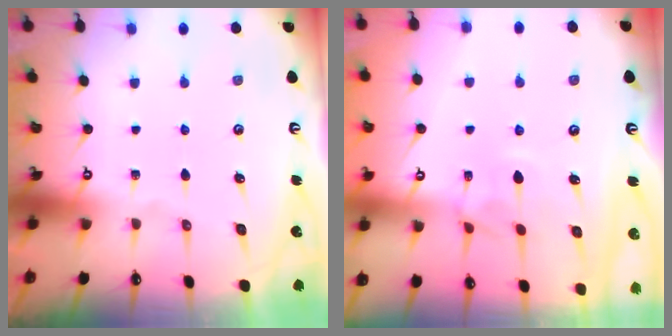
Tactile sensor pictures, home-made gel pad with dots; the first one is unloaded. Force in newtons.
{"total": 2.1, "press": 2.0, "slide": 0.7}